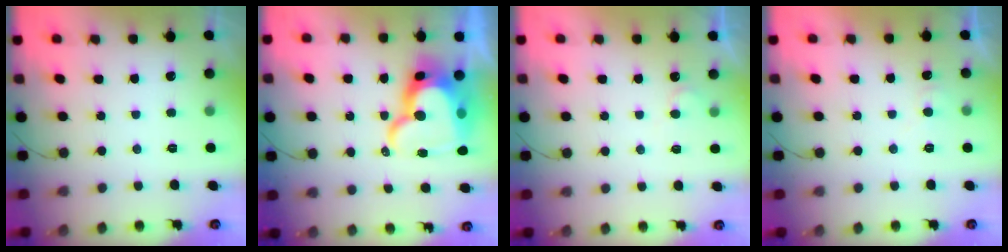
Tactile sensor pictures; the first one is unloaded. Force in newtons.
{"total": 22.2, "press": 22.1, "slide": 1.9}
{"total": 3.7, "press": 3.6, "slide": 0.3}
{"total": 3.8, "press": 3.8, "slide": 0.4}